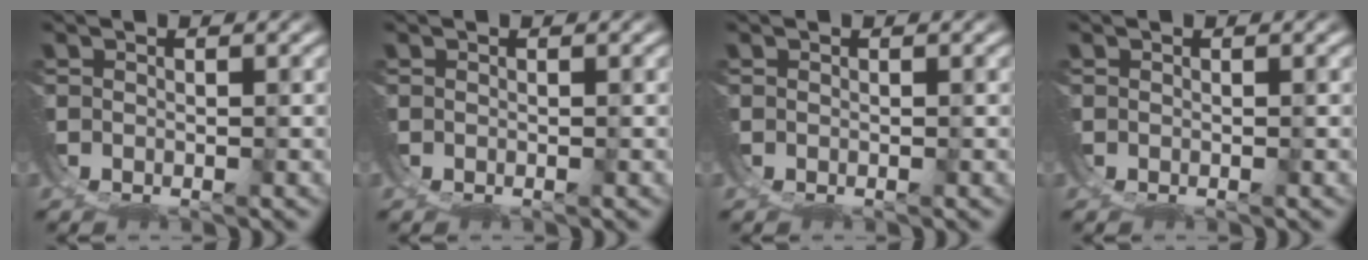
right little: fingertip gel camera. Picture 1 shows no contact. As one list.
[{"total": 0.0}, {"total": 0.0}, {"total": 2.6, "force": [0.1, -2.5, -0.6], "torque": [0.026, -0.009, 0.014]}]